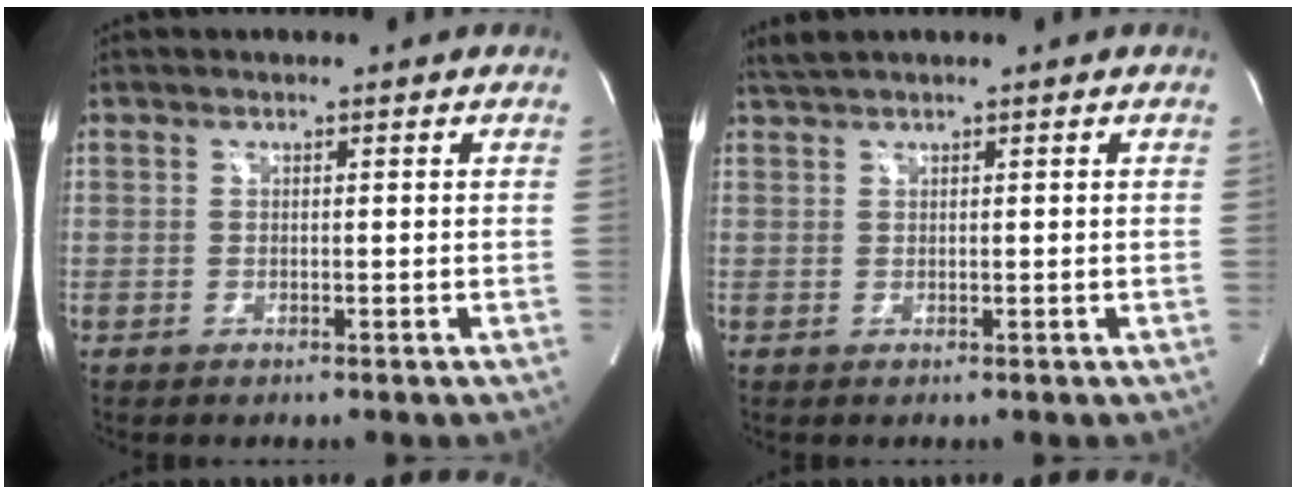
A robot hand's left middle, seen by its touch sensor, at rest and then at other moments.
{"total": 1.5, "force": [1.3, -0.3, 0.6], "torque": [-0.015, 0.016, 0.031]}